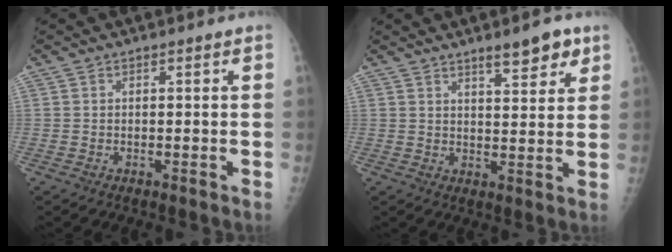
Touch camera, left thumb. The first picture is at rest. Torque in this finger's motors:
{"motor_torque": [-0.01, 0.11, 0.16, 0.05, 0.08]}